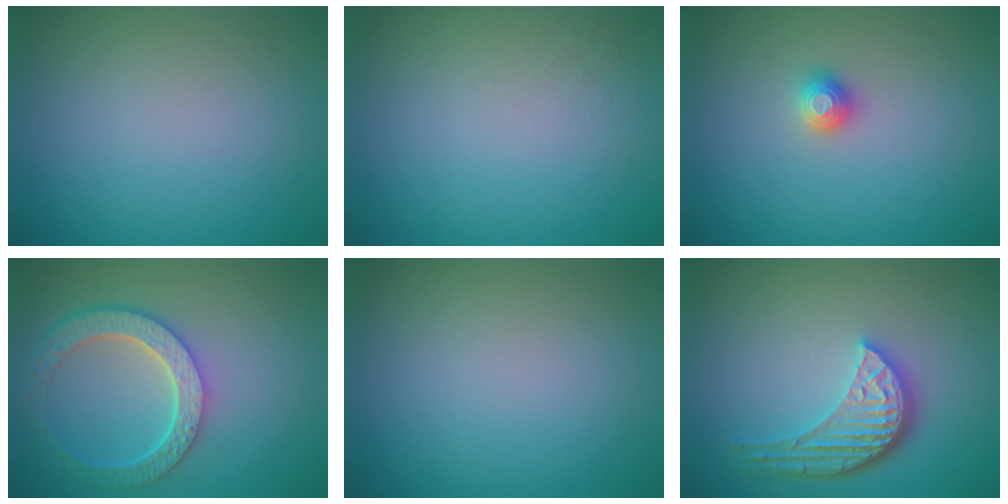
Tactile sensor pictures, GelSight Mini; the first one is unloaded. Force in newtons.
{"total": 0.6, "press": 0.5, "slide": 0.3}
{"total": 1.2, "press": 1.1, "slide": 0.3}
{"total": 5.8, "press": 4.5, "slide": 3.7}
{"total": 0.0}
{"total": 5.1, "press": 3.8, "slide": 3.4}